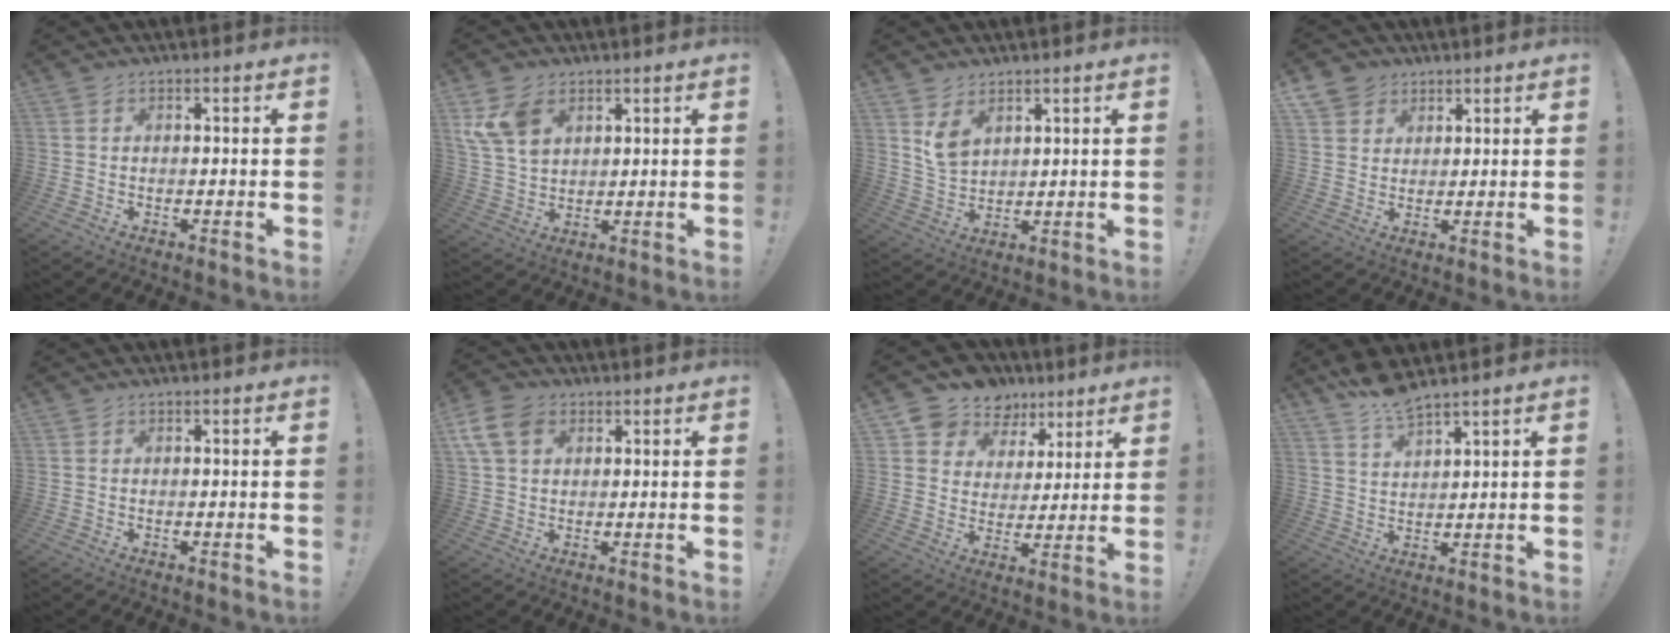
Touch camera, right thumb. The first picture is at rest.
{"total": 9.4, "force": [4.7, 6.2, 5.3], "torque": [-0.109, -0.011, 0.091]}
{"total": 6.2, "force": [3.9, 3.9, 2.9], "torque": [-0.047, -0.022, 0.076]}
{"total": 5.8, "force": [3.6, 4.5, 0.5], "torque": [-0.010, -0.020, 0.071]}
{"total": 0.0}
{"total": 9.3, "force": [3.7, 6.5, 5.6], "torque": [-0.110, -0.001, 0.073]}
{"total": 9.9, "force": [6.3, 7.4, 1.8], "torque": [-0.036, -0.043, 0.122]}
{"total": 6.3, "force": [5.7, 0.7, 2.7], "torque": [-0.060, -0.034, 0.103]}